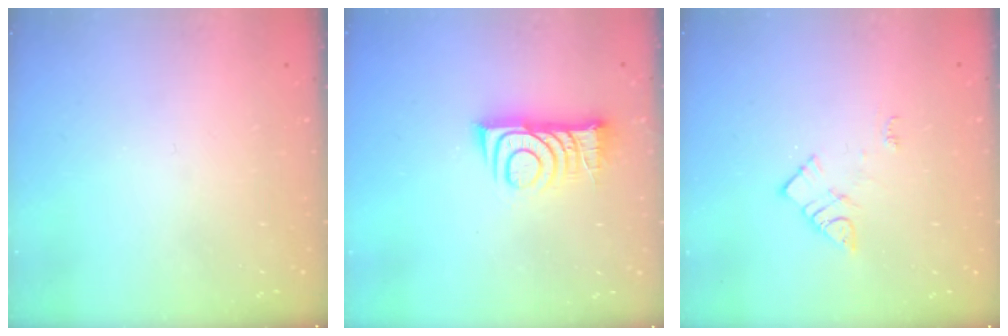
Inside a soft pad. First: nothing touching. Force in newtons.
{"total": 10.8, "press": 10.8, "slide": 0.9}
{"total": 8.3, "press": 8.2, "slide": 0.5}